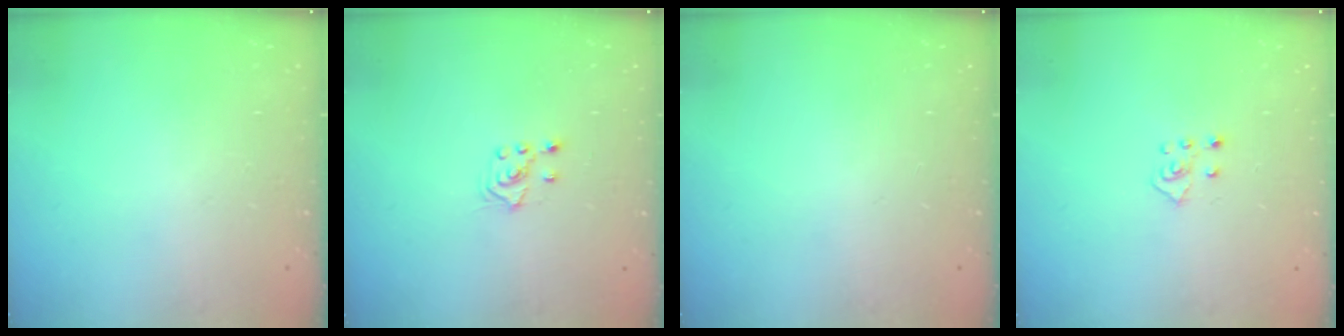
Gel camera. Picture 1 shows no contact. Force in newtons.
{"total": 3.0, "press": 2.9, "slide": 0.7}
{"total": 0.0}
{"total": 4.5, "press": 4.5, "slide": 0.4}